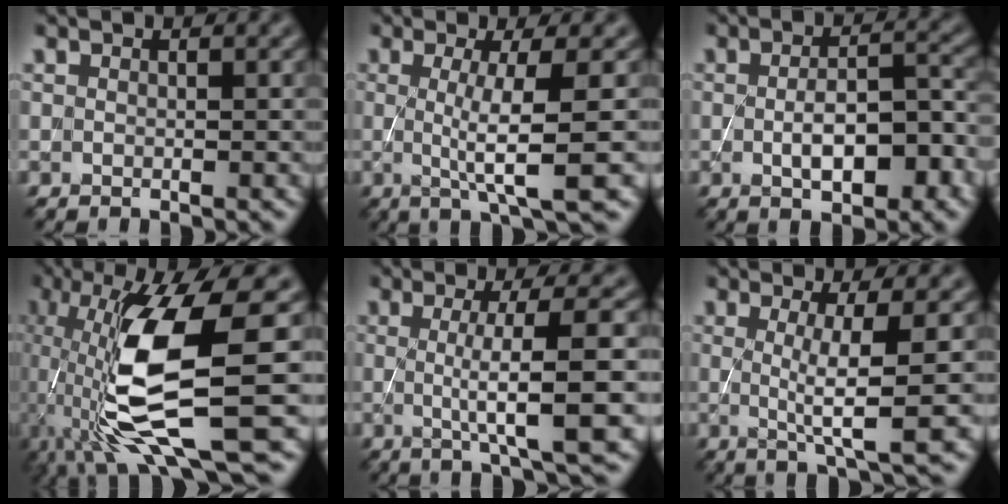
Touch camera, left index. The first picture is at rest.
{"total": 5.6, "force": [-0.1, 0.9, 5.5], "torque": [-0.092, -0.003, 0.000]}
{"total": 5.6, "force": [-1.3, 2.3, 5.0], "torque": [-0.086, -0.001, -0.016]}
{"total": 13.3, "force": [-1.1, 3.5, 12.7], "torque": [-0.251, -0.016, -0.010]}
{"total": 7.6, "force": [-0.3, 1.5, 7.5], "torque": [-0.110, 0.003, -0.003]}
{"total": 5.0, "force": [0.1, 0.7, 4.9], "torque": [-0.082, -0.003, 0.004]}